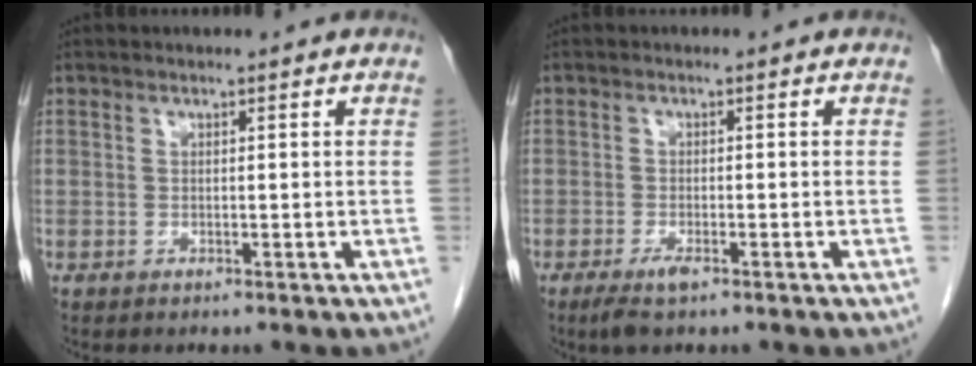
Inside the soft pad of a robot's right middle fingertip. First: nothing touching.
{"total": 2.9, "force": [-1.8, 0.6, 2.1], "torque": [-0.046, -0.005, -0.033]}